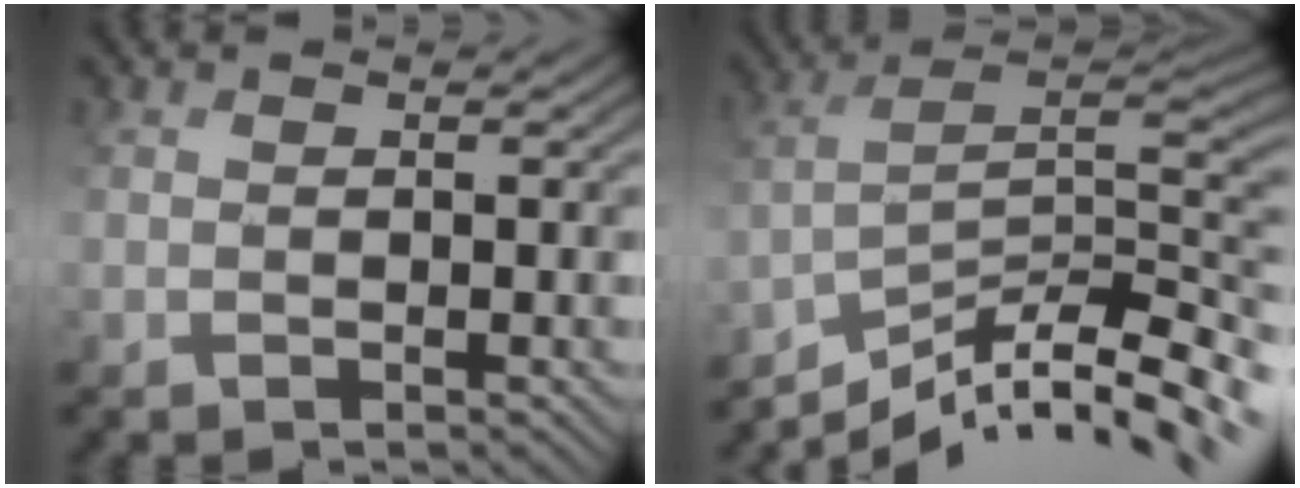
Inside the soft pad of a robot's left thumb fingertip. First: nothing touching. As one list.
[{"total": 13.6, "force": [-9.3, 3.1, 9.5], "torque": [-0.162, 0.007, -0.151]}]